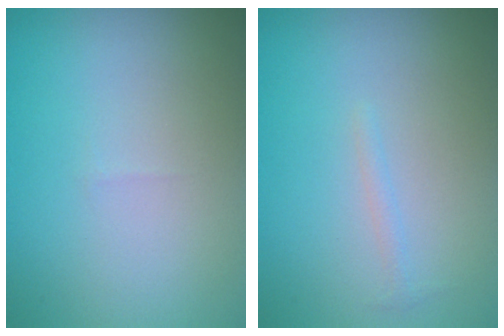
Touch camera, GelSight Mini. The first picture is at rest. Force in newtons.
{"total": 0.6, "press": 0.6, "slide": 0.1}